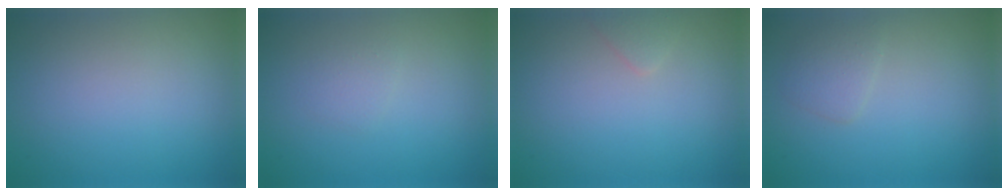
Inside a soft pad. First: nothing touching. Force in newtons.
{"total": 0.9, "press": 0.9, "slide": 0.1}
{"total": 0.9, "press": 0.9, "slide": 0.1}
{"total": 1.5, "press": 1.5, "slide": 0.1}